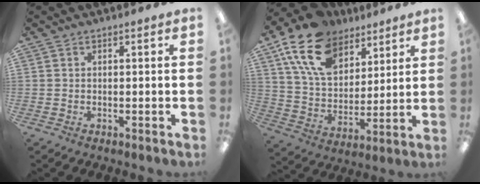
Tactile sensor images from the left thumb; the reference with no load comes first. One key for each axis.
{"total": 17.5, "fx": 11.0, "fy": 10.7, "fz": 8.4, "tx": -0.168, "ty": -0.042, "tz": 0.204}